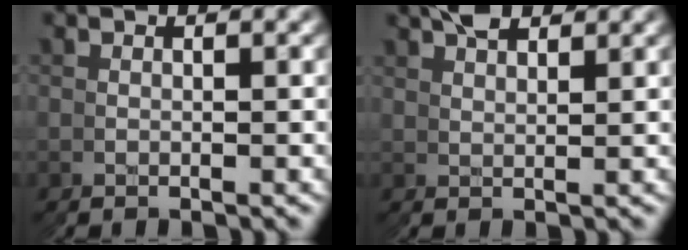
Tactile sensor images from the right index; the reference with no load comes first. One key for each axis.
{"total": 3.1, "fx": 2.1, "fy": 1.1, "fz": 1.9, "tx": -0.015, "ty": 0.008, "tz": 0.036}